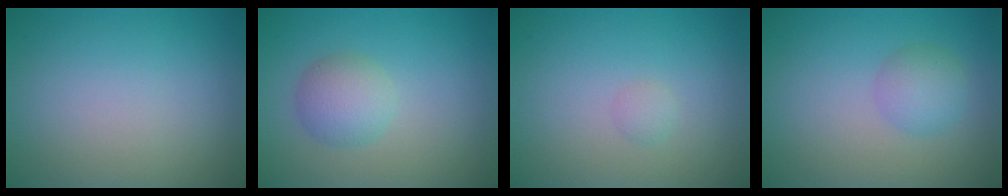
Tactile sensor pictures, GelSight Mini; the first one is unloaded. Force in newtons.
{"total": 3.0, "press": 3.0, "slide": 0.1}
{"total": 0.7, "press": 0.7, "slide": 0.0}
{"total": 2.4, "press": 2.4, "slide": 0.0}